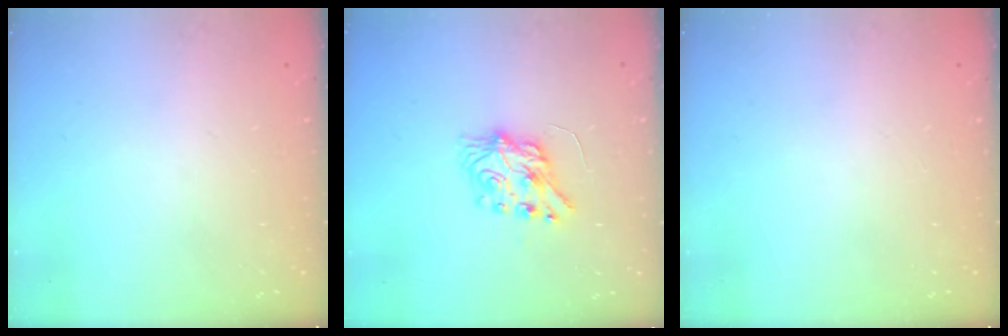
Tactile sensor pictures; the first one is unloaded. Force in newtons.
{"total": 7.4, "press": 7.4, "slide": 0.2}
{"total": 0.0}